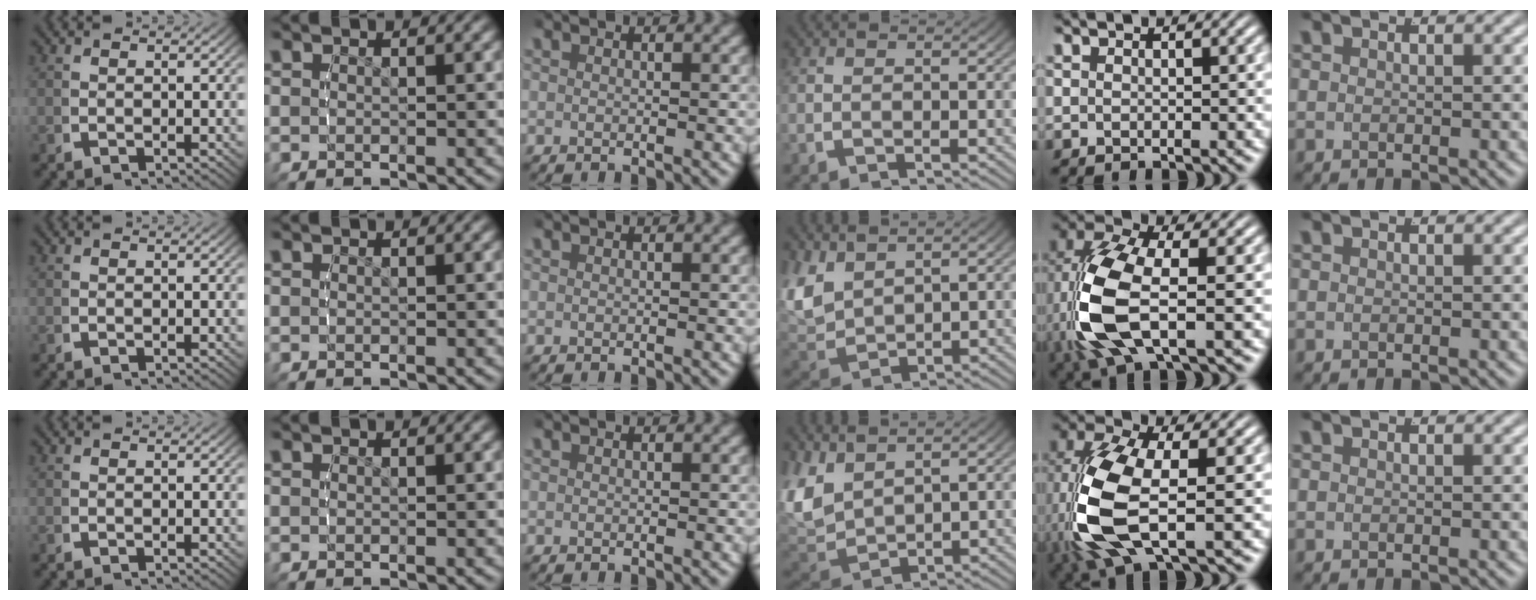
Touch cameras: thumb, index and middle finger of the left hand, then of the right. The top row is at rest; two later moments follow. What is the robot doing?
{"motion": "lift_and_place", "object": "pen"}